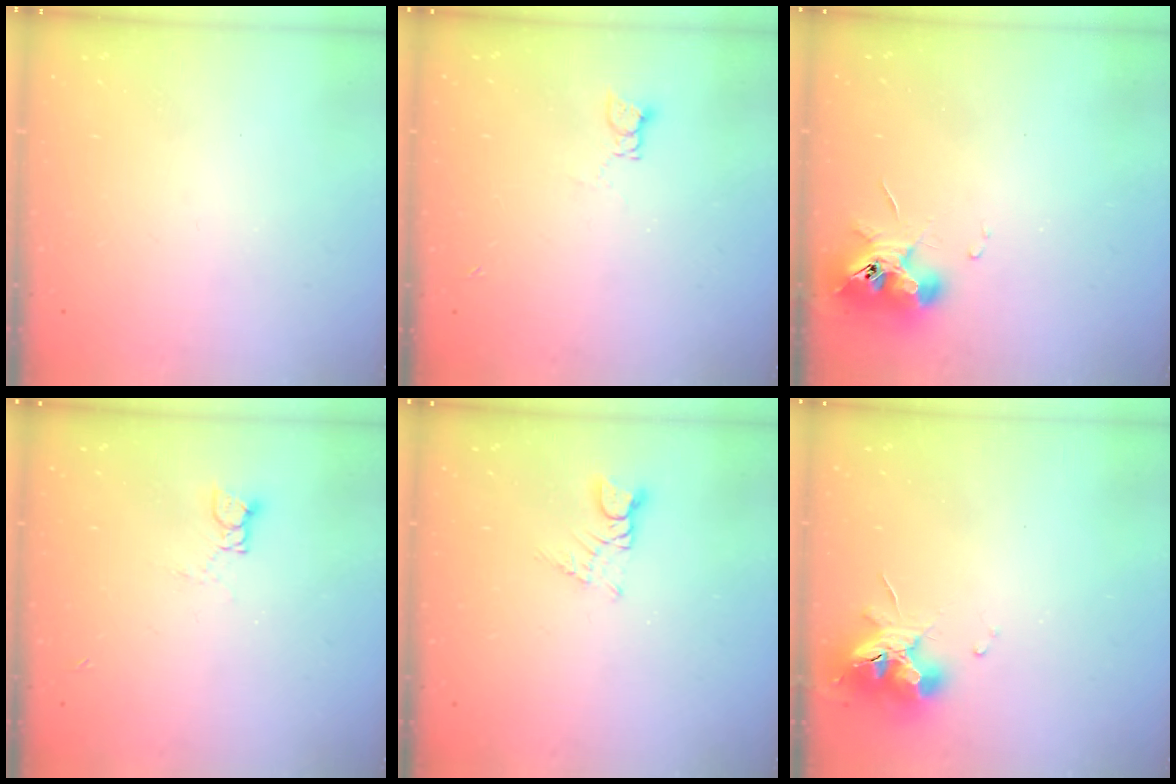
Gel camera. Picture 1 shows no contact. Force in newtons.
{"total": 2.0, "press": 2.0, "slide": 0.2}
{"total": 11.9, "press": 11.8, "slide": 1.7}
{"total": 3.6, "press": 3.5, "slide": 0.2}
{"total": 2.8, "press": 2.8, "slide": 0.3}
{"total": 12.5, "press": 12.5, "slide": 1.2}